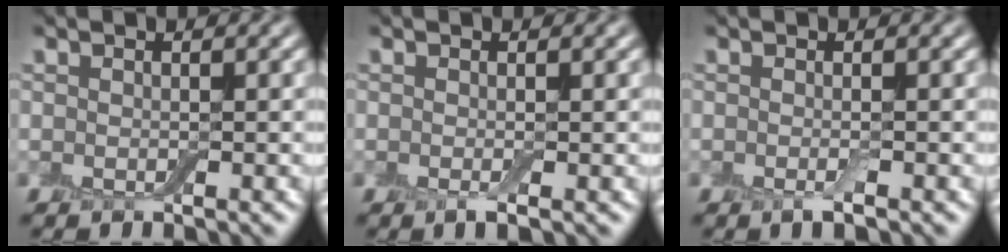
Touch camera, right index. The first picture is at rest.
{"total": 1.0, "force": [-0.3, 0.2, 1.0], "torque": [-0.019, -0.009, -0.006]}
{"total": 1.0, "force": [-0.4, 0.1, 0.9], "torque": [-0.017, -0.006, -0.009]}